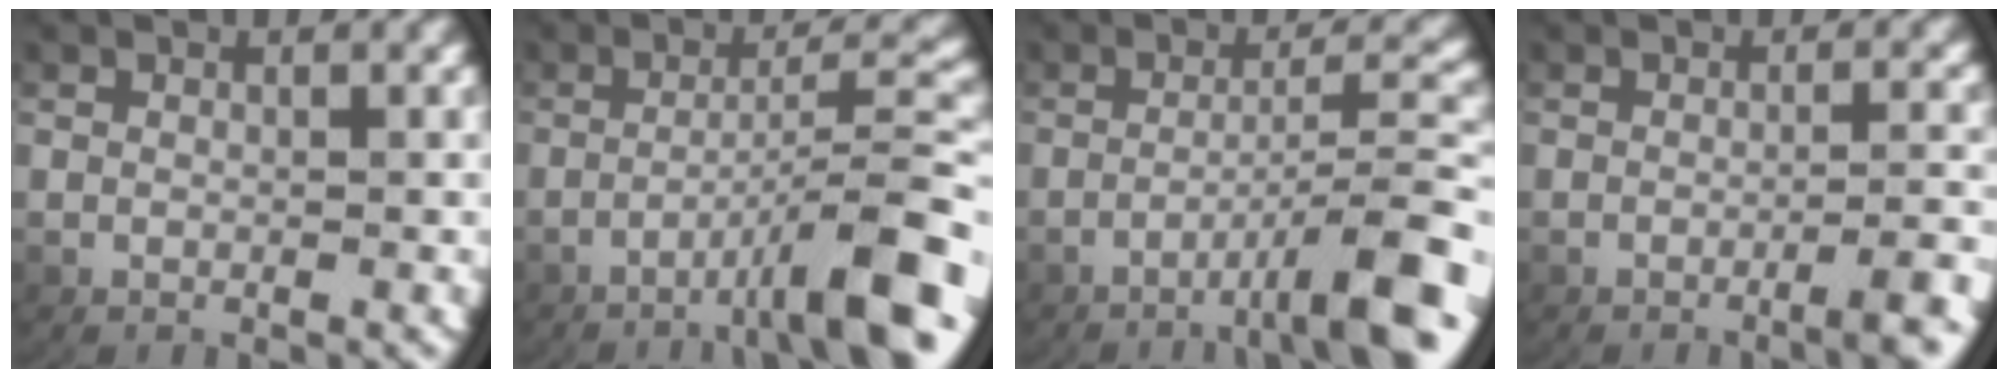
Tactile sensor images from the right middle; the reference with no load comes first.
{"total": 6.7, "force": [-3.0, 0.6, 5.9], "torque": [-0.085, 0.016, -0.048]}
{"total": 6.1, "force": [-2.8, 0.5, 5.3], "torque": [-0.077, 0.012, -0.043]}
{"total": 2.7, "force": [-1.4, 0.0, 2.3], "torque": [-0.032, 0.005, -0.025]}